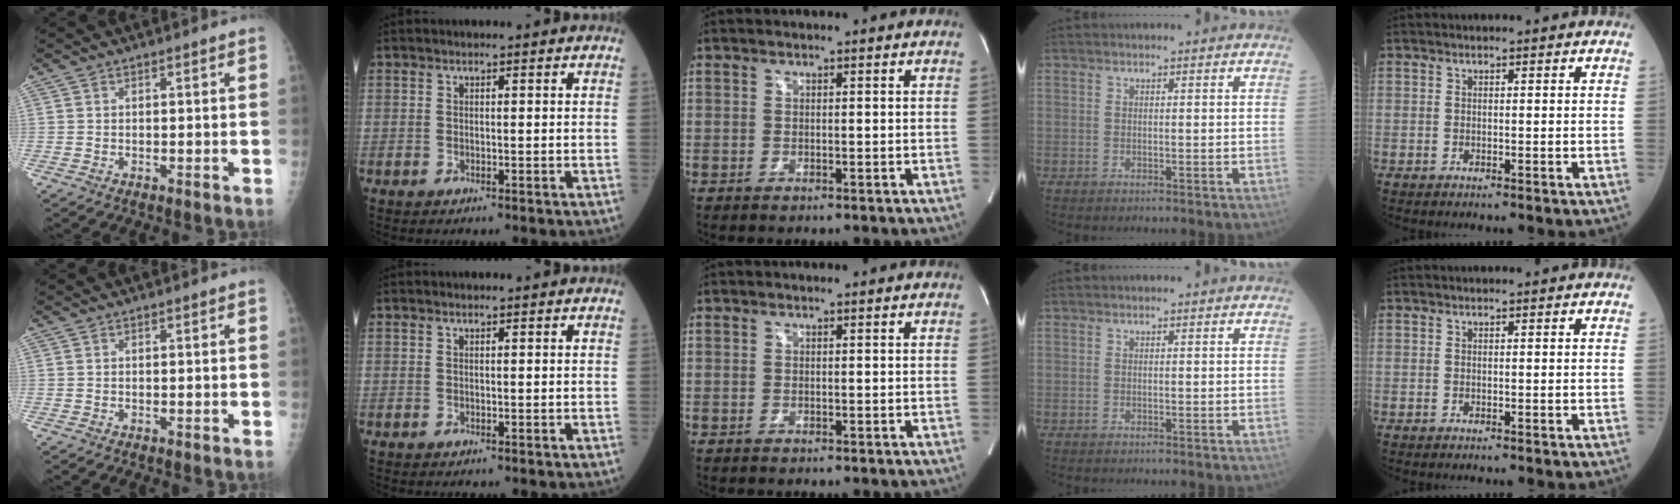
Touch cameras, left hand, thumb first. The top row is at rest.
{}